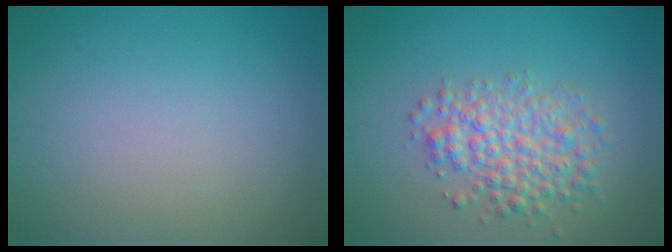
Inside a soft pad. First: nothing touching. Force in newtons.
{"total": 4.3, "press": 4.3, "slide": 0.1}